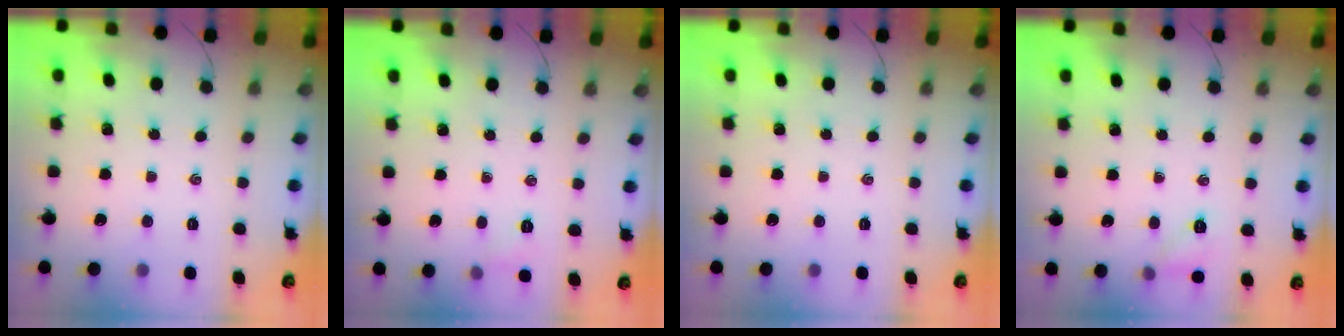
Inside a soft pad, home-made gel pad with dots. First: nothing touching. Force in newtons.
{"total": 3.6, "press": 3.4, "slide": 1.1}
{"total": 0.0}
{"total": 6.4, "press": 6.2, "slide": 1.7}